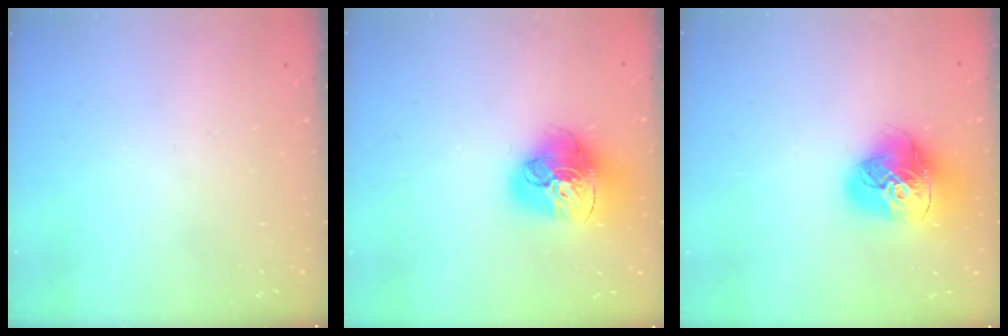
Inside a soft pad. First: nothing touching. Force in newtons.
{"total": 18.6, "press": 18.5, "slide": 2.1}
{"total": 19.2, "press": 19.1, "slide": 2.2}